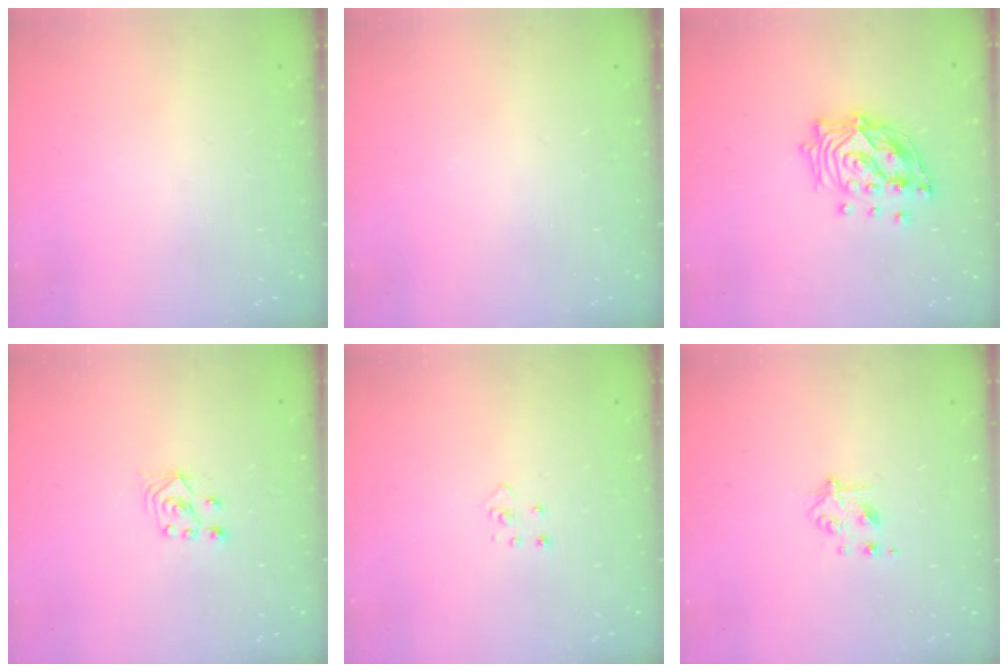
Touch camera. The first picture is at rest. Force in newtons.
{"total": 0.0}
{"total": 17.3, "press": 17.1, "slide": 2.3}
{"total": 3.0, "press": 2.8, "slide": 0.9}
{"total": 3.2, "press": 3.2, "slide": 0.2}
{"total": 4.9, "press": 4.9, "slide": 0.7}